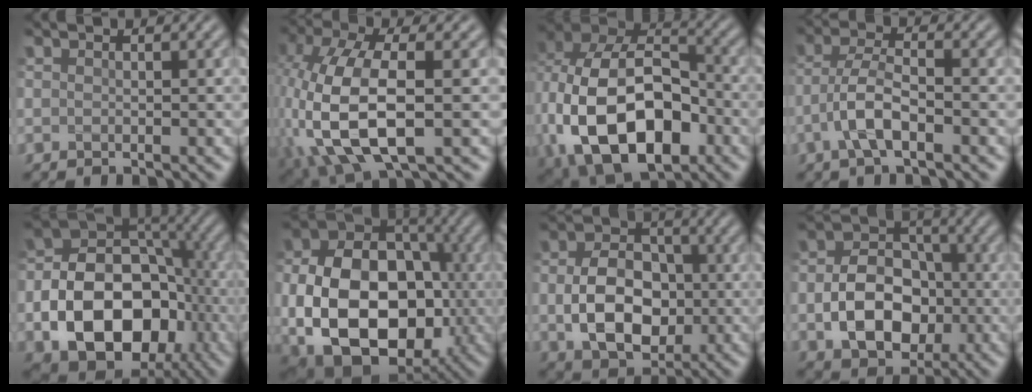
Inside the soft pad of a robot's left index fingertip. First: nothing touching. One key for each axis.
{"total": 11.0, "fx": -1.0, "fy": 6.0, "fz": 9.1, "tx": -0.218, "ty": -0.010, "tz": -0.016}
{"total": 15.7, "fx": -3.5, "fy": 10.4, "fz": 11.3, "tx": -0.226, "ty": -0.021, "tz": -0.057}
{"total": 3.9, "fx": -1.6, "fy": 1.2, "fz": 3.3, "tx": -0.071, "ty": 0.009, "tz": -0.040}
{"total": 13.1, "fx": -3.8, "fy": 9.3, "fz": 8.4, "tx": -0.136, "ty": -0.013, "tz": -0.066}
{"total": 16.1, "fx": -3.0, "fy": 11.5, "fz": 10.8, "tx": -0.177, "ty": -0.027, "tz": -0.048}
{"total": 7.5, "fx": -0.6, "fy": 5.5, "fz": 5.1, "tx": -0.096, "ty": 0.000, "tz": -0.010}
{"total": 7.4, "fx": -1.5, "fy": 5.5, "fz": 4.7, "tx": -0.079, "ty": 0.001, "tz": -0.023}